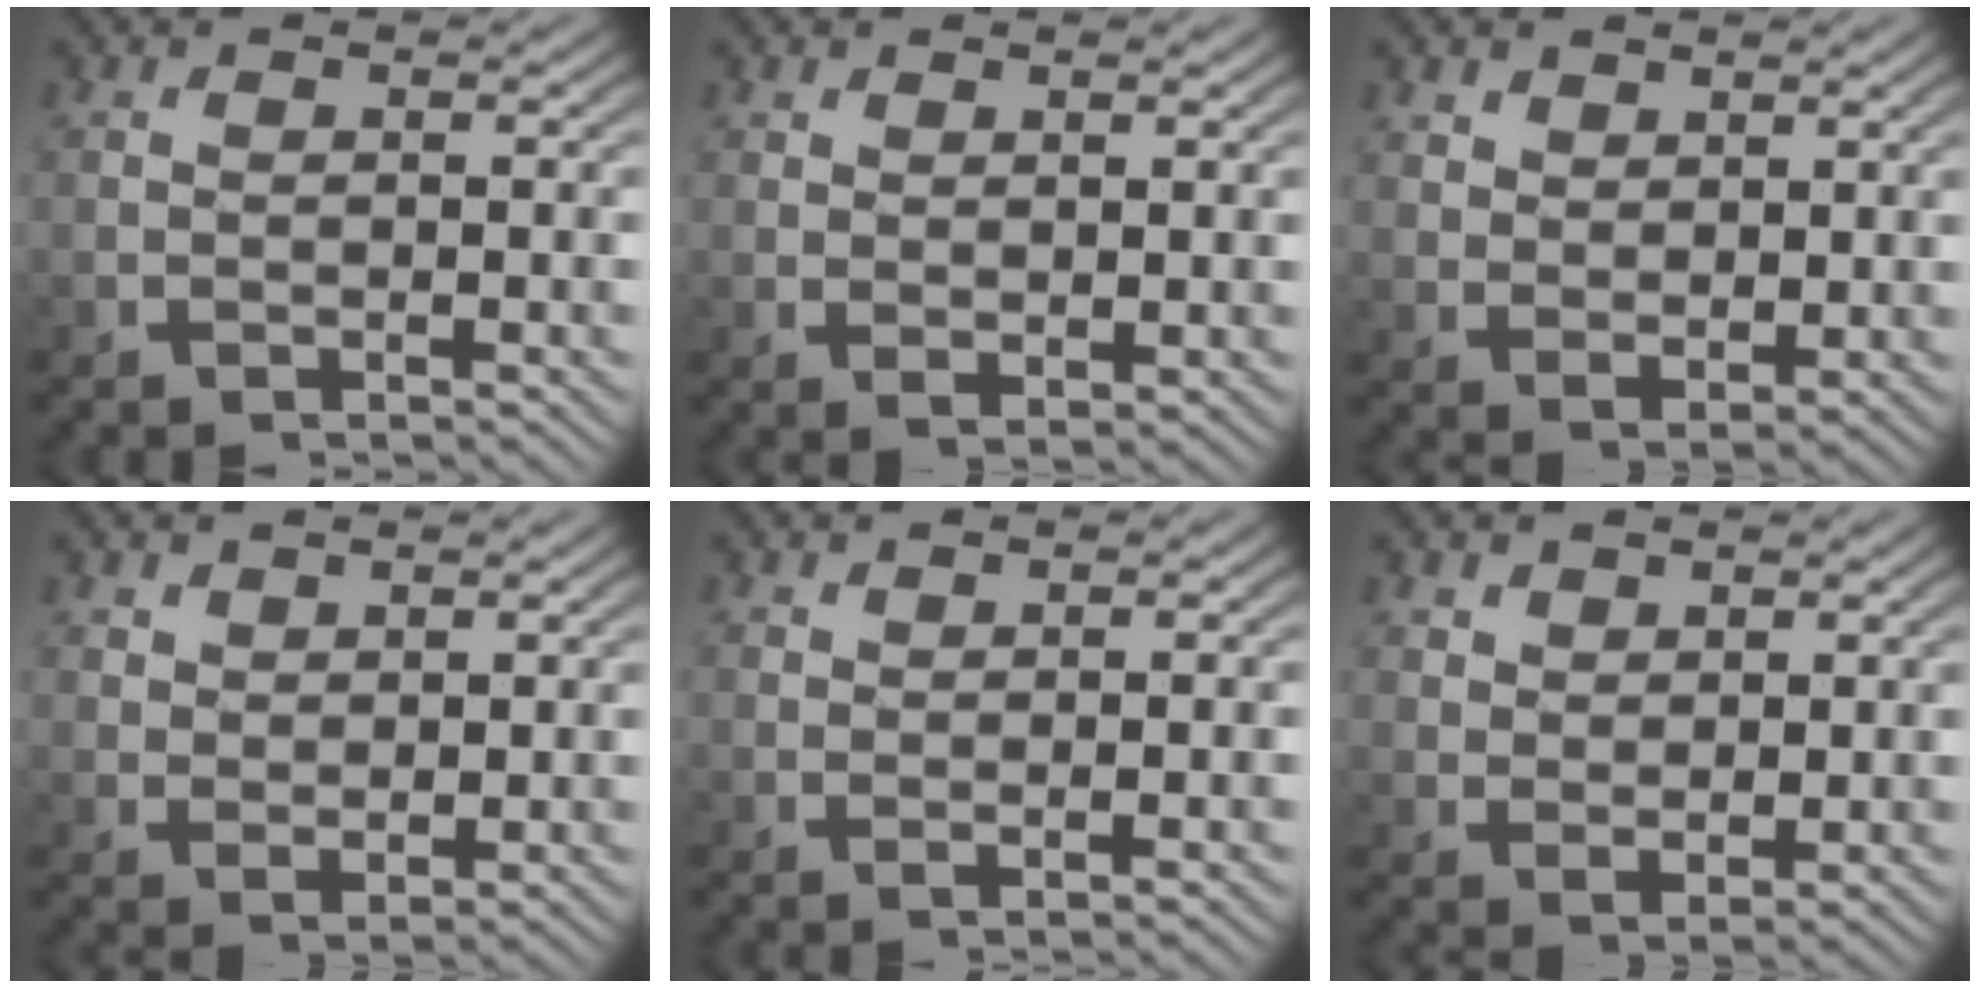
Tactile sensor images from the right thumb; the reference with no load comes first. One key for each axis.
{"total": 1.2, "fx": 1.1, "fy": 0.1, "fz": 0.4, "tx": -0.009, "ty": -0.004, "tz": 0.030}
{"total": 2.5, "fx": 2.0, "fy": 1.1, "fz": 1.1, "tx": -0.016, "ty": -0.009, "tz": 0.048}
{"total": 2.2, "fx": 1.9, "fy": 0.9, "fz": 0.9, "tx": -0.012, "ty": -0.007, "tz": 0.047}
{"total": 1.1, "fx": 1.0, "fy": -0.2, "fz": 0.3, "tx": -0.005, "ty": -0.002, "tz": 0.025}
{"total": 2.6, "fx": 2.1, "fy": 1.1, "fz": 1.1, "tx": -0.016, "ty": -0.008, "tz": 0.049}